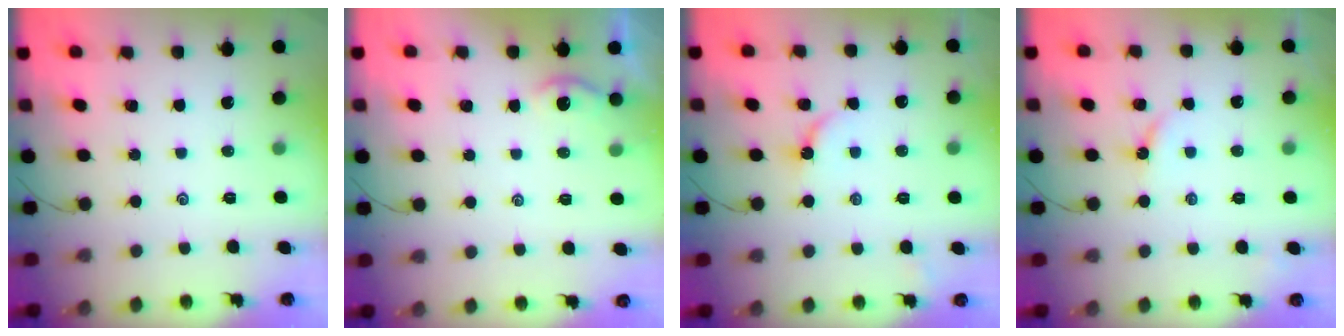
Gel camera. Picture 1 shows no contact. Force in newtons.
{"total": 2.6, "press": 2.6, "slide": 0.3}
{"total": 3.7, "press": 3.7, "slide": 0.4}
{"total": 2.6, "press": 2.6, "slide": 0.4}